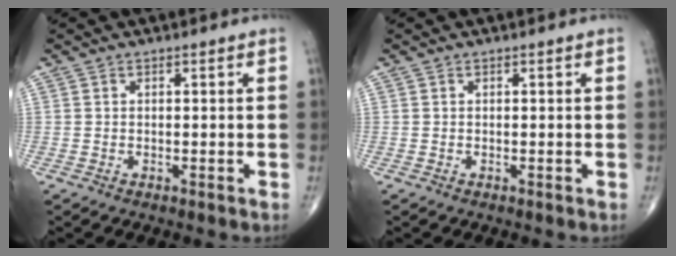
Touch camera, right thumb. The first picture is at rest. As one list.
[{"total": 0.0}]